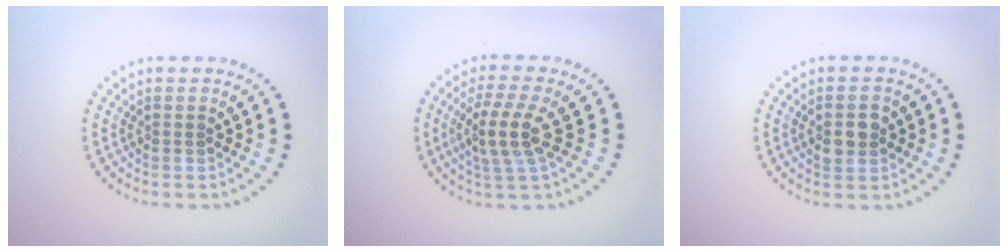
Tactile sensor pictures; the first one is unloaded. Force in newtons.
{"total": 3.8, "press": 3.4, "slide": 1.8}
{"total": 2.6, "press": 2.6, "slide": 0.1}